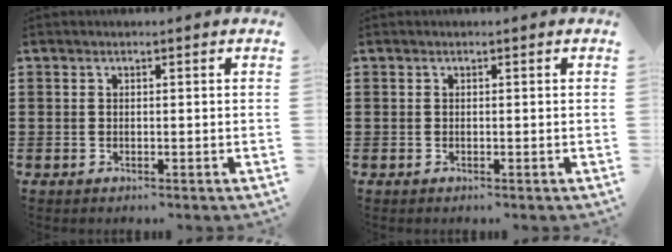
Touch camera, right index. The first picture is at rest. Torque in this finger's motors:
{"motor_torque": [-0.06, 0.00, 0.02, -0.01]}